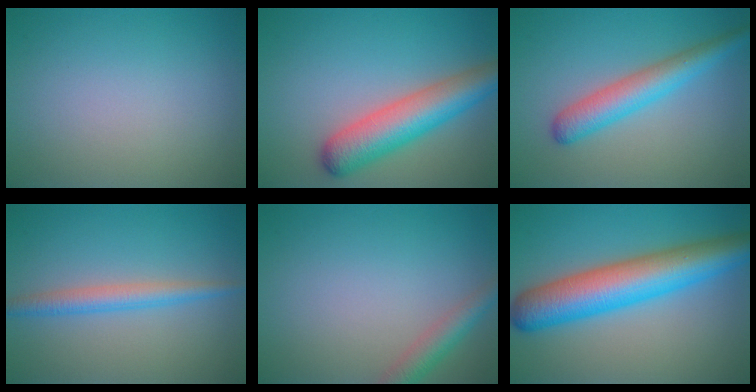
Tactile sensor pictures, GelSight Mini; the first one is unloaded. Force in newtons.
{"total": 6.7, "press": 6.7, "slide": 0.2}
{"total": 4.3, "press": 4.3, "slide": 0.1}
{"total": 2.7, "press": 2.7, "slide": 0.1}
{"total": 2.6, "press": 2.6, "slide": 0.2}
{"total": 9.4, "press": 9.4, "slide": 0.2}